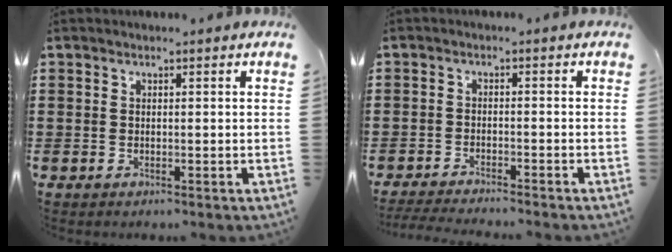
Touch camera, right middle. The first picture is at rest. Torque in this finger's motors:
{"motor_torque": [0.49, -0.31, 0.24, 0.04]}